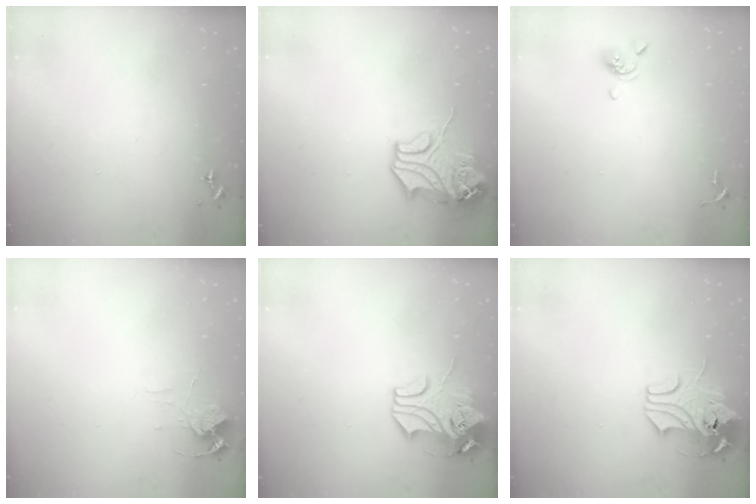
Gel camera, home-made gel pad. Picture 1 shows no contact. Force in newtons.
{"total": 13.8, "press": 13.7, "slide": 2.0}
{"total": 6.2, "press": 6.0, "slide": 1.5}
{"total": 7.1, "press": 7.1, "slide": 0.5}
{"total": 10.3, "press": 10.2, "slide": 1.7}
{"total": 12.2, "press": 12.1, "slide": 1.7}